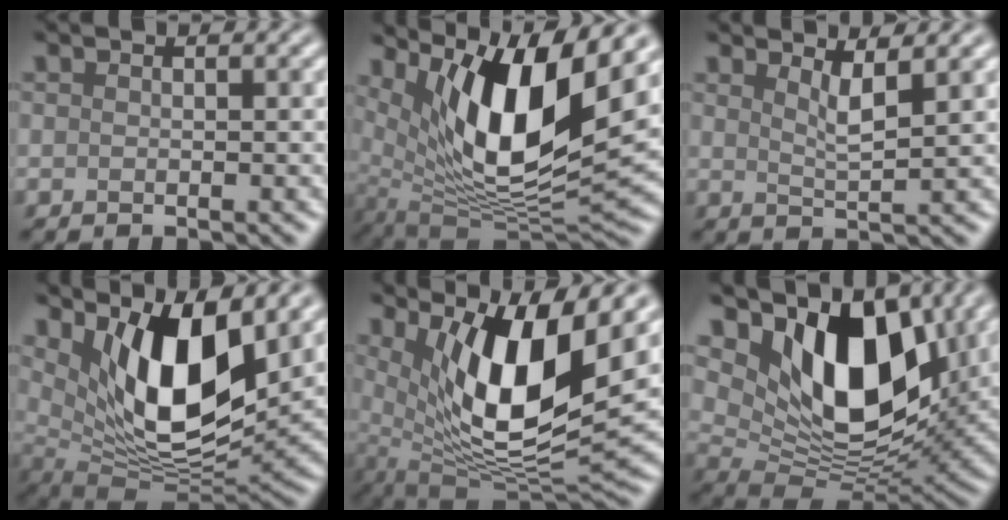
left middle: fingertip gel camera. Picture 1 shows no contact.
{"total": 12.3, "force": [5.3, 3.8, 10.4], "torque": [-0.180, -0.011, 0.104]}
{"total": 2.5, "force": [1.5, 0.6, 1.9], "torque": [-0.023, -0.005, 0.024]}
{"total": 11.1, "force": [4.2, 4.4, 9.3], "torque": [-0.152, -0.023, 0.083]}
{"total": 11.5, "force": [4.0, 3.7, 10.1], "torque": [-0.173, -0.015, 0.079]}
{"total": 11.6, "force": [5.1, 6.3, 8.2], "torque": [-0.131, -0.012, 0.087]}